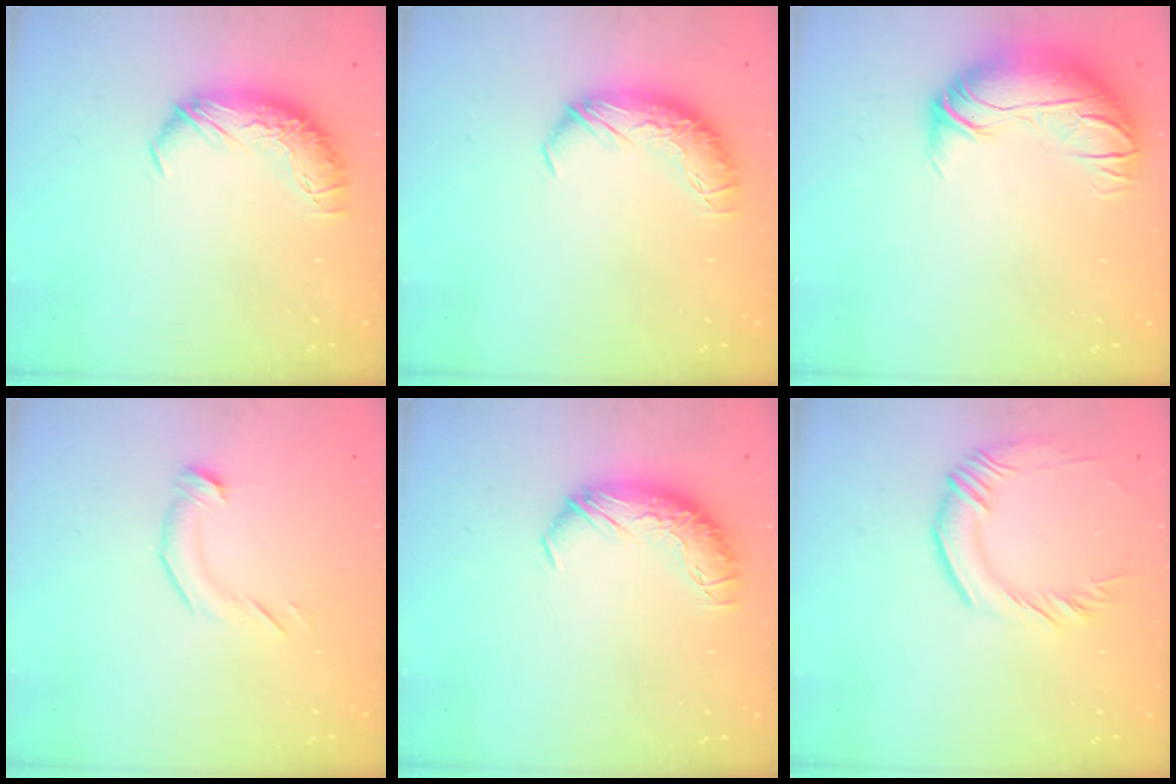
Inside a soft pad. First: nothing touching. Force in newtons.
{"total": 0.0}
{"total": 2.7, "press": 0.5, "slide": 2.7}
{"total": 4.2, "press": 4.1, "slide": 0.4}
{"total": 0.0}
{"total": 1.5, "press": 1.0, "slide": 1.1}